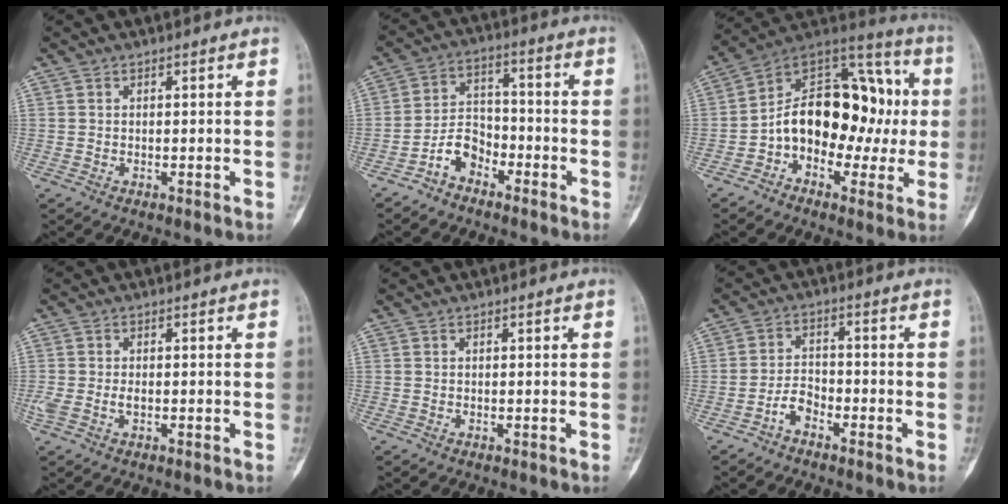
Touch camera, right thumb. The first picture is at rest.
{"total": 6.4, "force": [-4.2, 4.1, 2.6], "torque": [-0.037, 0.045, -0.088]}
{"total": 20.4, "force": [-1.4, 13.7, 15.1], "torque": [-0.186, 0.060, -0.027]}
{"total": 2.4, "force": [-0.4, 1.3, 2.0], "torque": [-0.055, 0.008, -0.006]}
{"total": 0.0}
{"total": 3.5, "force": [-2.6, 1.8, 1.6], "torque": [-0.023, 0.026, -0.054]}